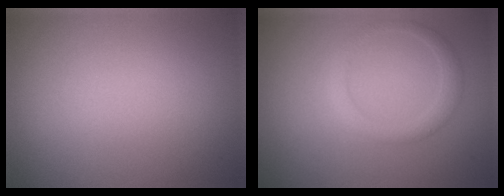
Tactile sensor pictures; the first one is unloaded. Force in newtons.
{"total": 1.8, "press": 1.8, "slide": 0.1}